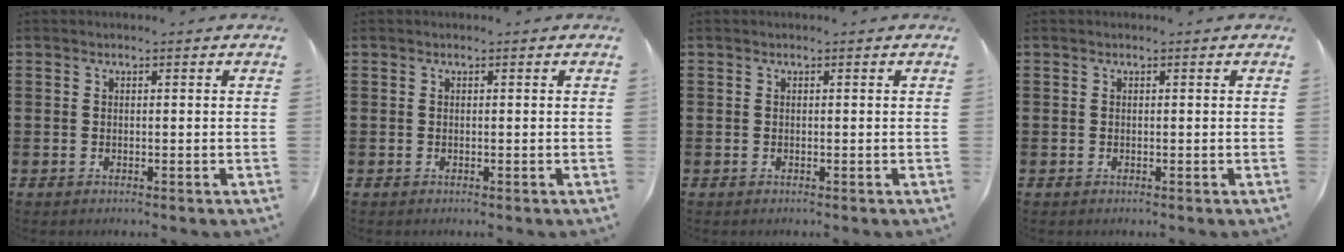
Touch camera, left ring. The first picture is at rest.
{"total": 0.0}
{"total": 0.0}
{"total": 0.0}